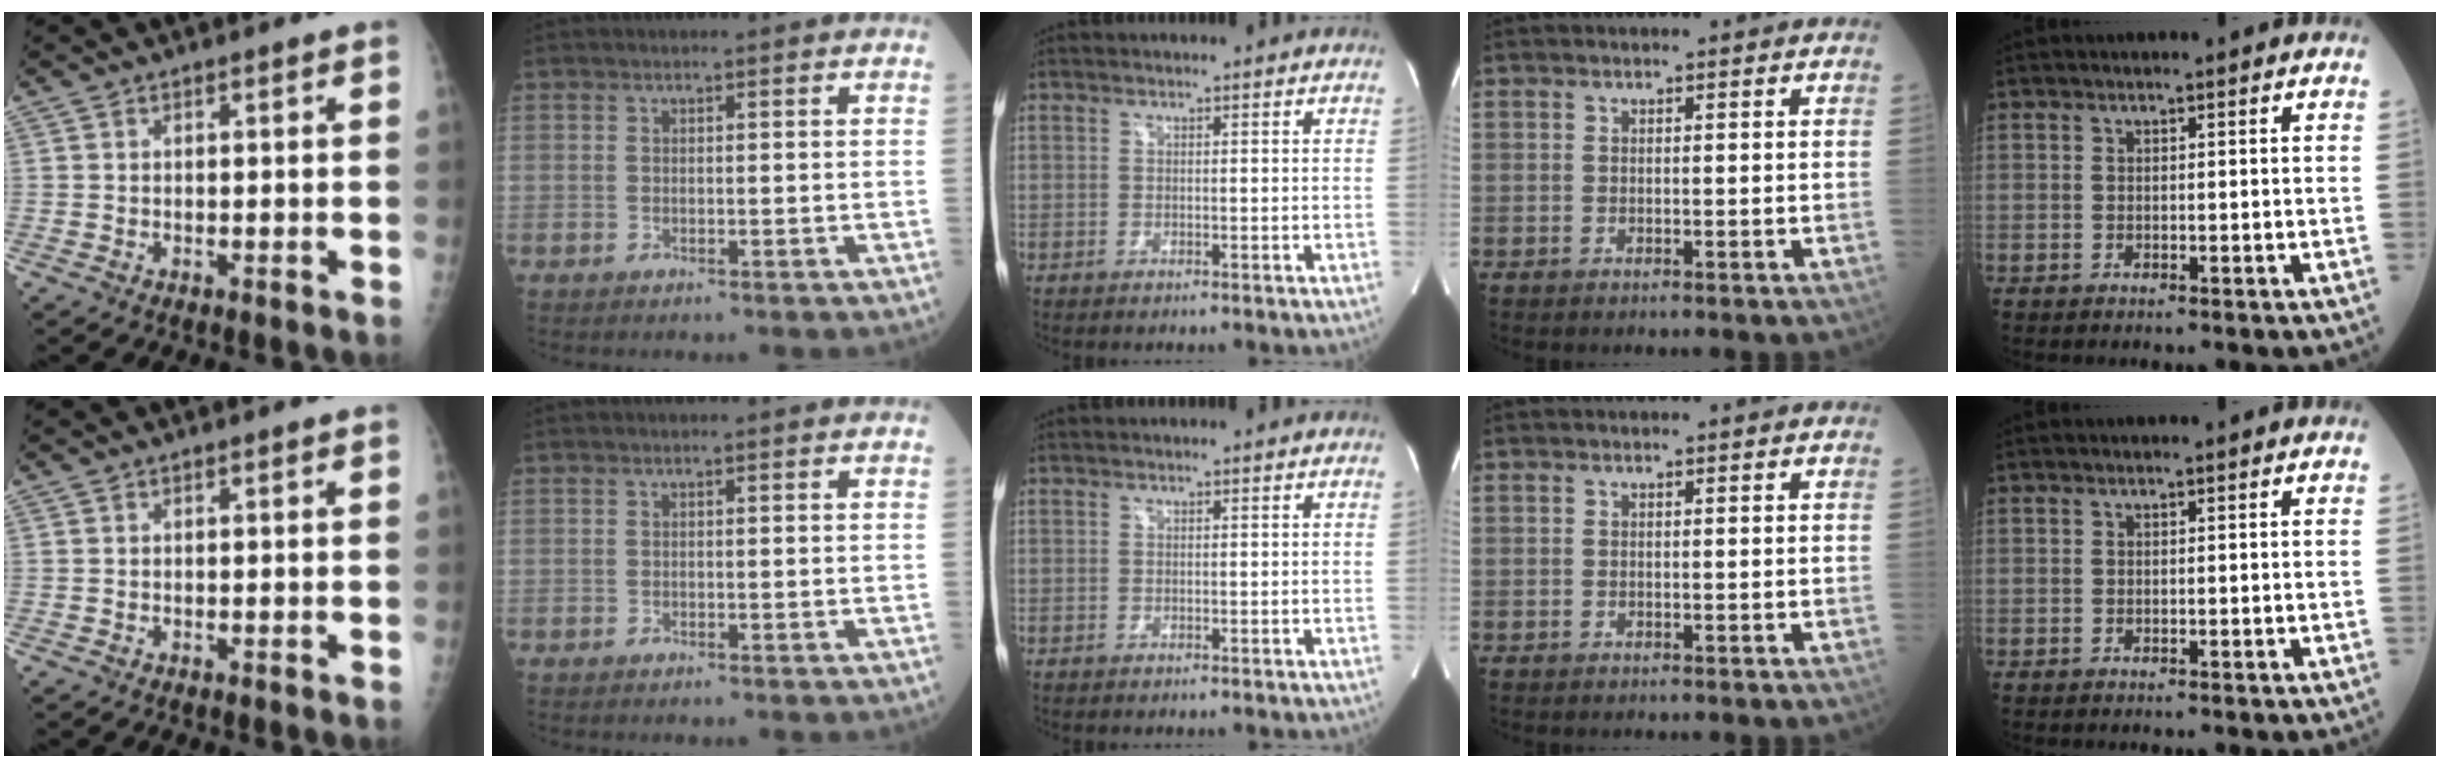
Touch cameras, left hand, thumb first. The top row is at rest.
{}